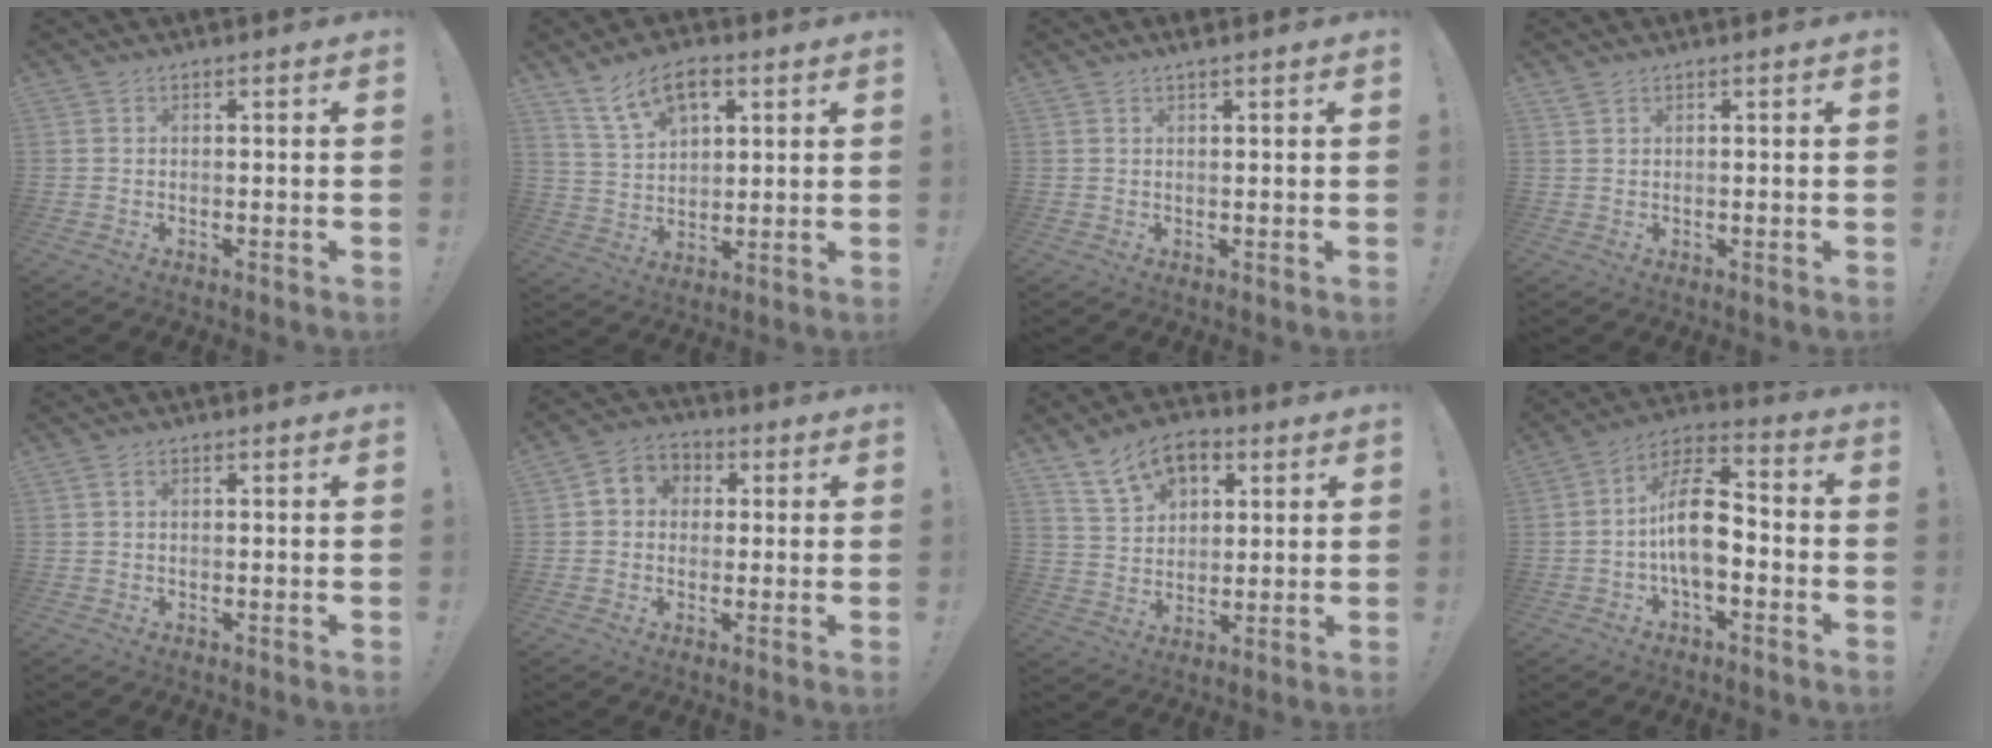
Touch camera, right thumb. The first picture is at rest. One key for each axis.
{"total": 11.3, "fx": 6.2, "fy": 6.5, "fz": 6.9, "tx": -0.120, "ty": -0.014, "tz": 0.119}
{"total": 1.0, "fx": 0.7, "fy": -0.2, "fz": 0.7, "tx": -0.020, "ty": 0.003, "tz": 0.013}
{"total": 1.0, "fx": 0.7, "fy": 0.3, "fz": 0.6, "tx": -0.017, "ty": 0.002, "tz": 0.015}
{"total": 1.3, "fx": 0.4, "fy": 0.7, "fz": 1.0, "tx": -0.020, "ty": 0.002, "tz": 0.006}
{"total": 5.8, "fx": 0.0, "fy": 5.4, "fz": 2.1, "tx": -0.027, "ty": 0.012, "tz": 0.003}
{"total": 12.6, "fx": 6.8, "fy": 8.5, "fz": 6.3, "tx": -0.101, "ty": -0.028, "tz": 0.134}
{"total": 14.6, "fx": -2.2, "fy": 8.1, "fz": 12.0, "tx": -0.206, "ty": 0.025, "tz": -0.038}